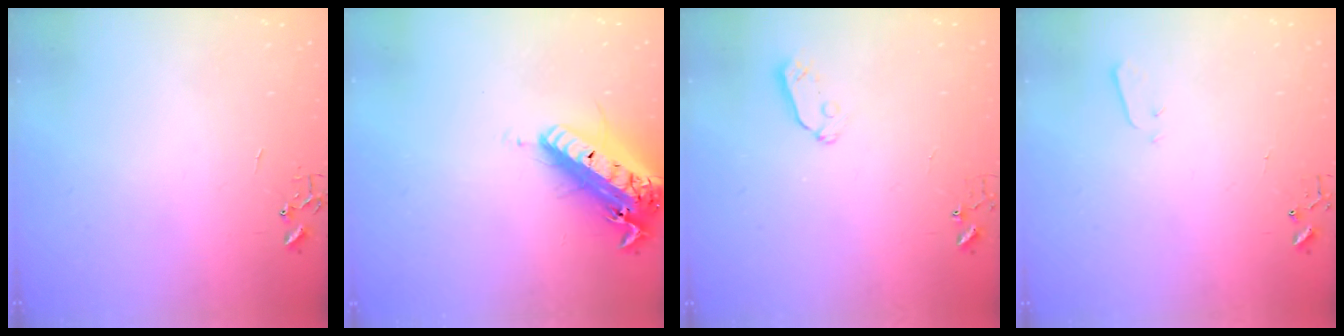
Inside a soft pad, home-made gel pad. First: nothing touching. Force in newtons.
{"total": 21.3, "press": 20.9, "slide": 4.2}
{"total": 5.0, "press": 4.9, "slide": 1.1}
{"total": 1.9, "press": 1.9, "slide": 0.4}